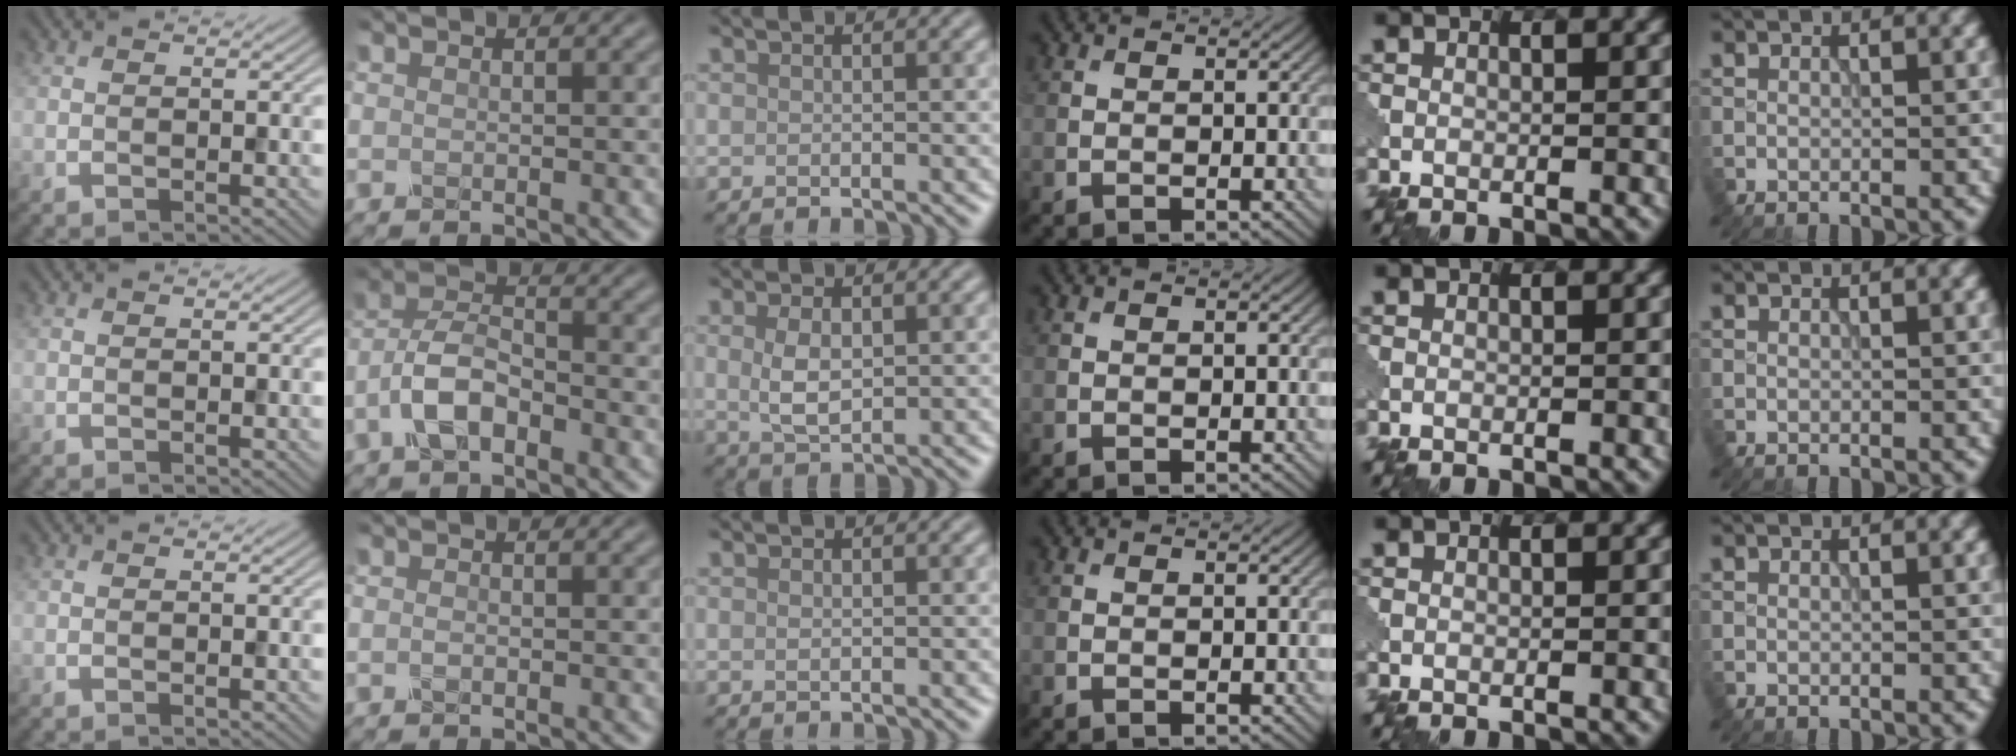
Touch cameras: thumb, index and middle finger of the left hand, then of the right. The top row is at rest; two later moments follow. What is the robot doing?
{"motion": "close", "object": "eyeshadow palette"}